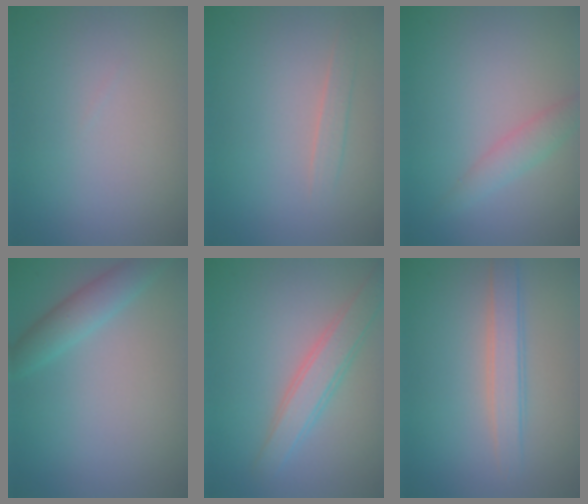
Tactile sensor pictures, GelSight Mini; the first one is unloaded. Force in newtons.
{"total": 1.2, "press": 1.2, "slide": 0.1}
{"total": 1.9, "press": 1.9, "slide": 0.1}
{"total": 2.8, "press": 2.8, "slide": 0.2}
{"total": 3.3, "press": 3.3, "slide": 0.3}
{"total": 2.6, "press": 2.6, "slide": 0.0}